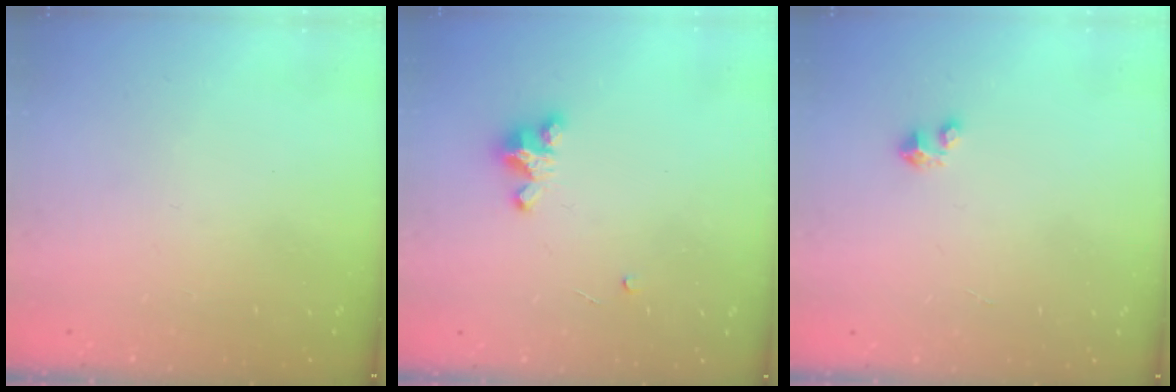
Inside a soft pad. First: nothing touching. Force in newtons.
{"total": 3.4, "press": 3.4, "slide": 0.4}
{"total": 2.1, "press": 2.1, "slide": 0.1}